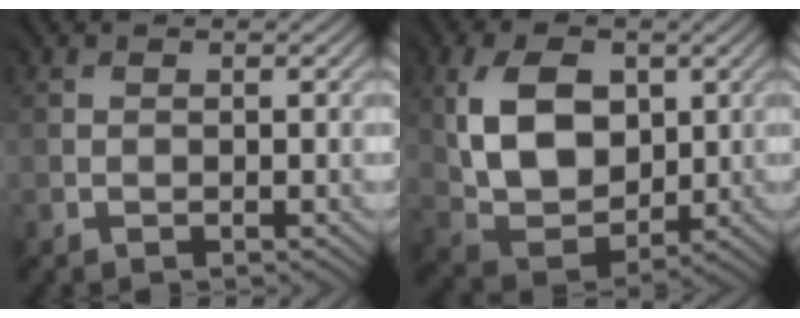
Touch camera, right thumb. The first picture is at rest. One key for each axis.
{"total": 10.0, "fx": 2.6, "fy": 6.8, "fz": 6.8, "tx": -0.155, "ty": 0.000, "tz": 0.052}